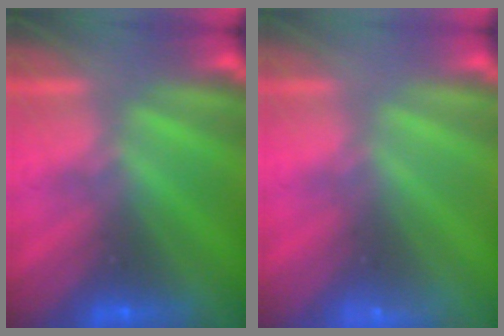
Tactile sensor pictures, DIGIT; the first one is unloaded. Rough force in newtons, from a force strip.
{"total": 2.3}